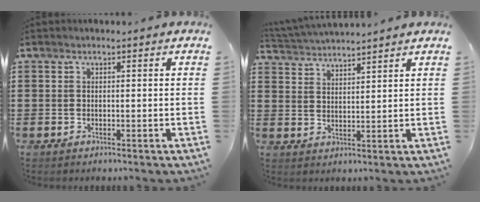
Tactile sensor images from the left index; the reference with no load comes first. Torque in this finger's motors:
{"motor_torque": [0.00, -0.04, 0.44, 0.13]}